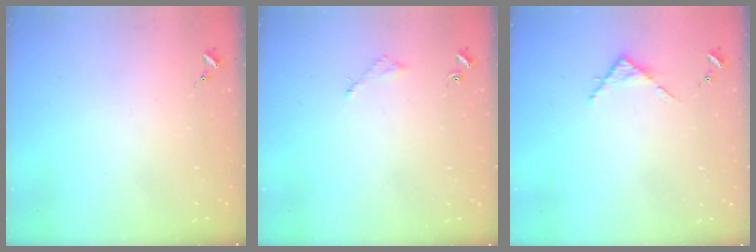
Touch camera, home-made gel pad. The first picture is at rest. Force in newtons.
{"total": 2.0, "press": 2.0, "slide": 0.2}
{"total": 3.8, "press": 3.8, "slide": 0.3}